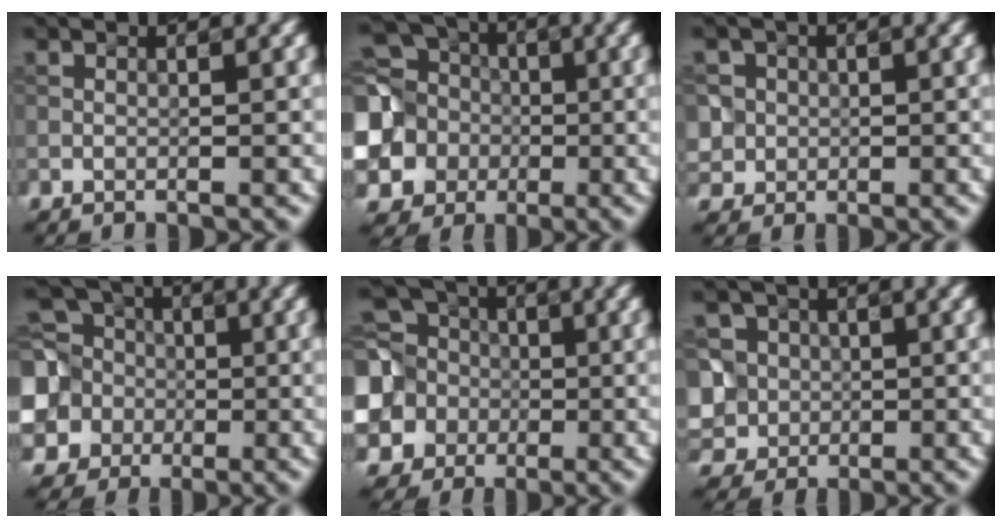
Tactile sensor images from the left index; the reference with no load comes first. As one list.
[{"total": 15.0, "force": [-0.1, 13.5, 6.4], "torque": [-0.183, 0.012, -0.037]}, {"total": 4.1, "force": [0.5, 4.0, 0.9], "torque": [-0.015, 0.022, 0.006]}, {"total": 11.5, "force": [0.3, 10.2, 5.1], "torque": [-0.149, 0.016, -0.024]}, {"total": 12.8, "force": [0.2, 11.4, 5.8], "torque": [-0.168, 0.014, -0.025]}, {"total": 9.7, "force": [-1.2, 8.9, 3.6], "torque": [-0.092, 0.012, -0.053]}]